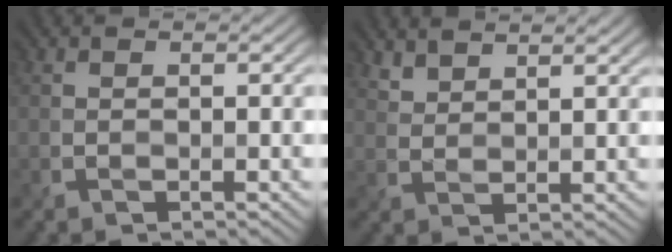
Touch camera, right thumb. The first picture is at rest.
{"total": 3.1, "force": [2.8, 0.9, 1.1], "torque": [-0.026, -0.003, 0.067]}